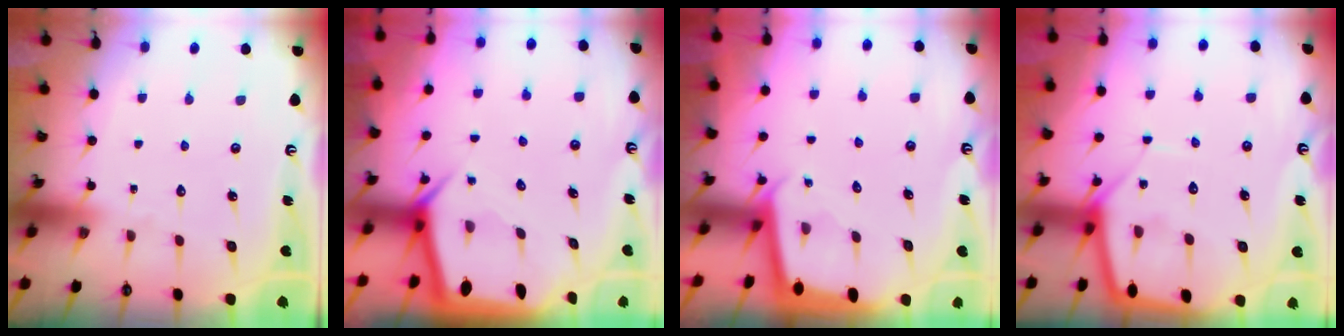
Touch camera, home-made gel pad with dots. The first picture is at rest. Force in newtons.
{"total": 5.0, "press": 4.9, "slide": 0.5}
{"total": 2.0, "press": 2.0, "slide": 0.1}
{"total": 9.0, "press": 8.9, "slide": 0.8}